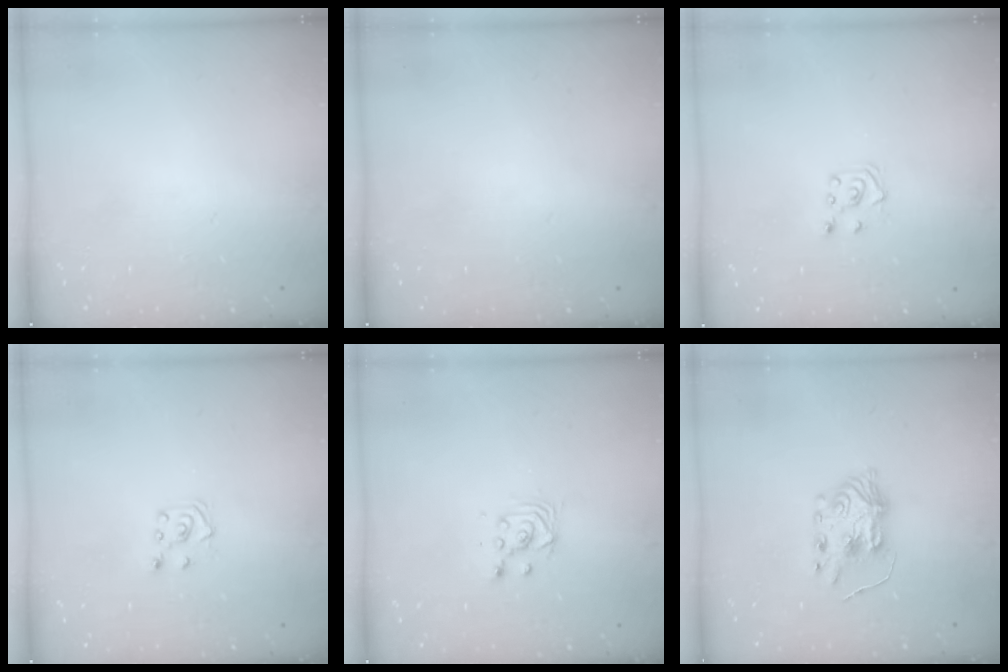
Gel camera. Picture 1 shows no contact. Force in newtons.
{"total": 0.0}
{"total": 5.1, "press": 5.1, "slide": 0.5}
{"total": 5.1, "press": 5.1, "slide": 0.5}
{"total": 3.4, "press": 3.4, "slide": 0.2}
{"total": 7.5, "press": 7.5, "slide": 0.8}